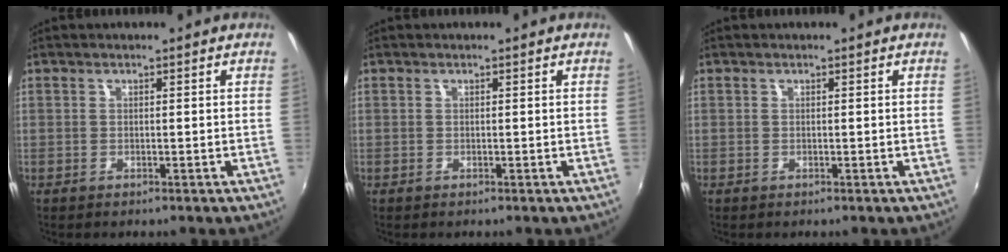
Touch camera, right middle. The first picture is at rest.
{"total": 0.0}
{"total": 0.0}